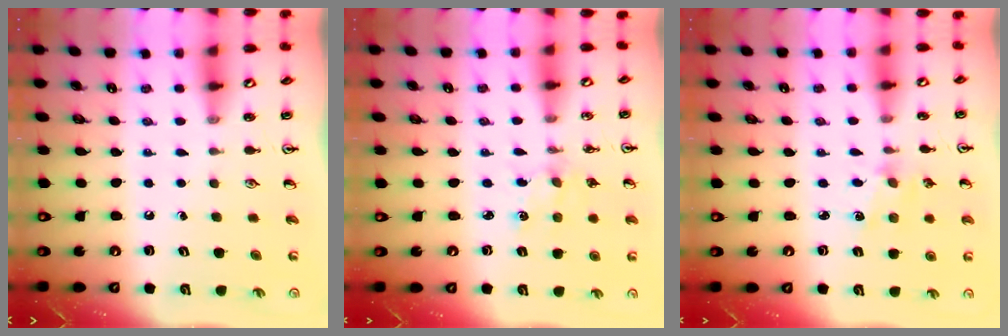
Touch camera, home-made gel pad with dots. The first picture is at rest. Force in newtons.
{"total": 2.8, "press": 2.8, "slide": 0.4}
{"total": 2.5, "press": 2.4, "slide": 0.4}